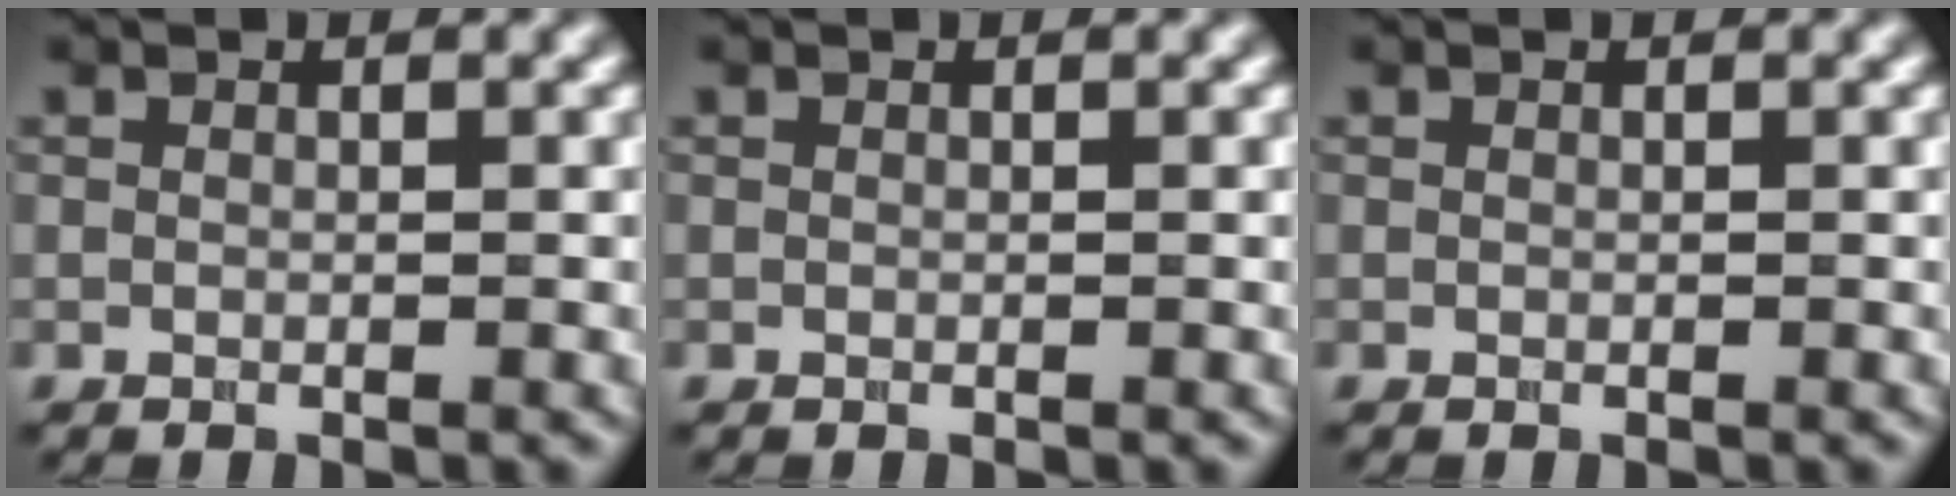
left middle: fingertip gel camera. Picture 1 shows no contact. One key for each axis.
{"total": 0.0}
{"total": 0.0}